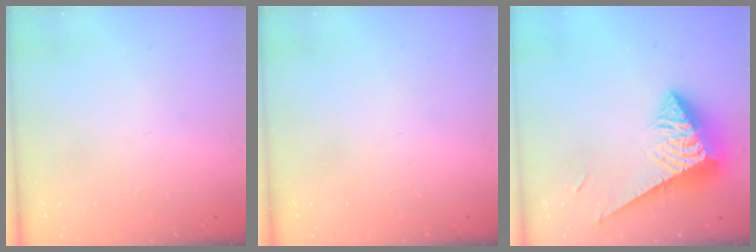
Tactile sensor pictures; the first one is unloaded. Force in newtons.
{"total": 0.0}
{"total": 6.6, "press": 6.6, "slide": 0.8}